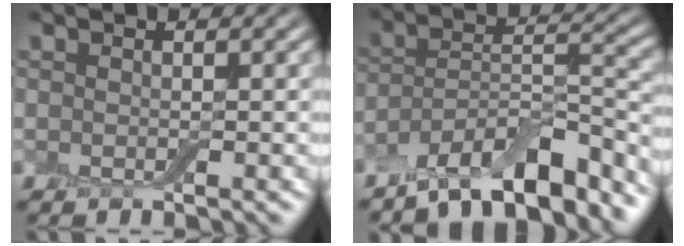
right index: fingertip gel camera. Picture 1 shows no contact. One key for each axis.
{"total": 10.0, "fx": -7.9, "fy": 2.9, "fz": 5.4, "tx": -0.080, "ty": 0.014, "tz": -0.142}